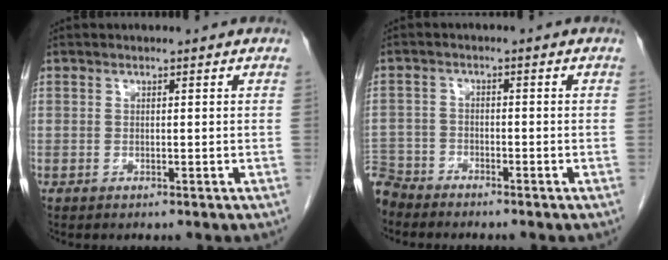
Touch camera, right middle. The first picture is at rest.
{"total": 5.4, "force": [-5.1, 1.6, -0.2], "torque": [0.007, -0.008, -0.102]}